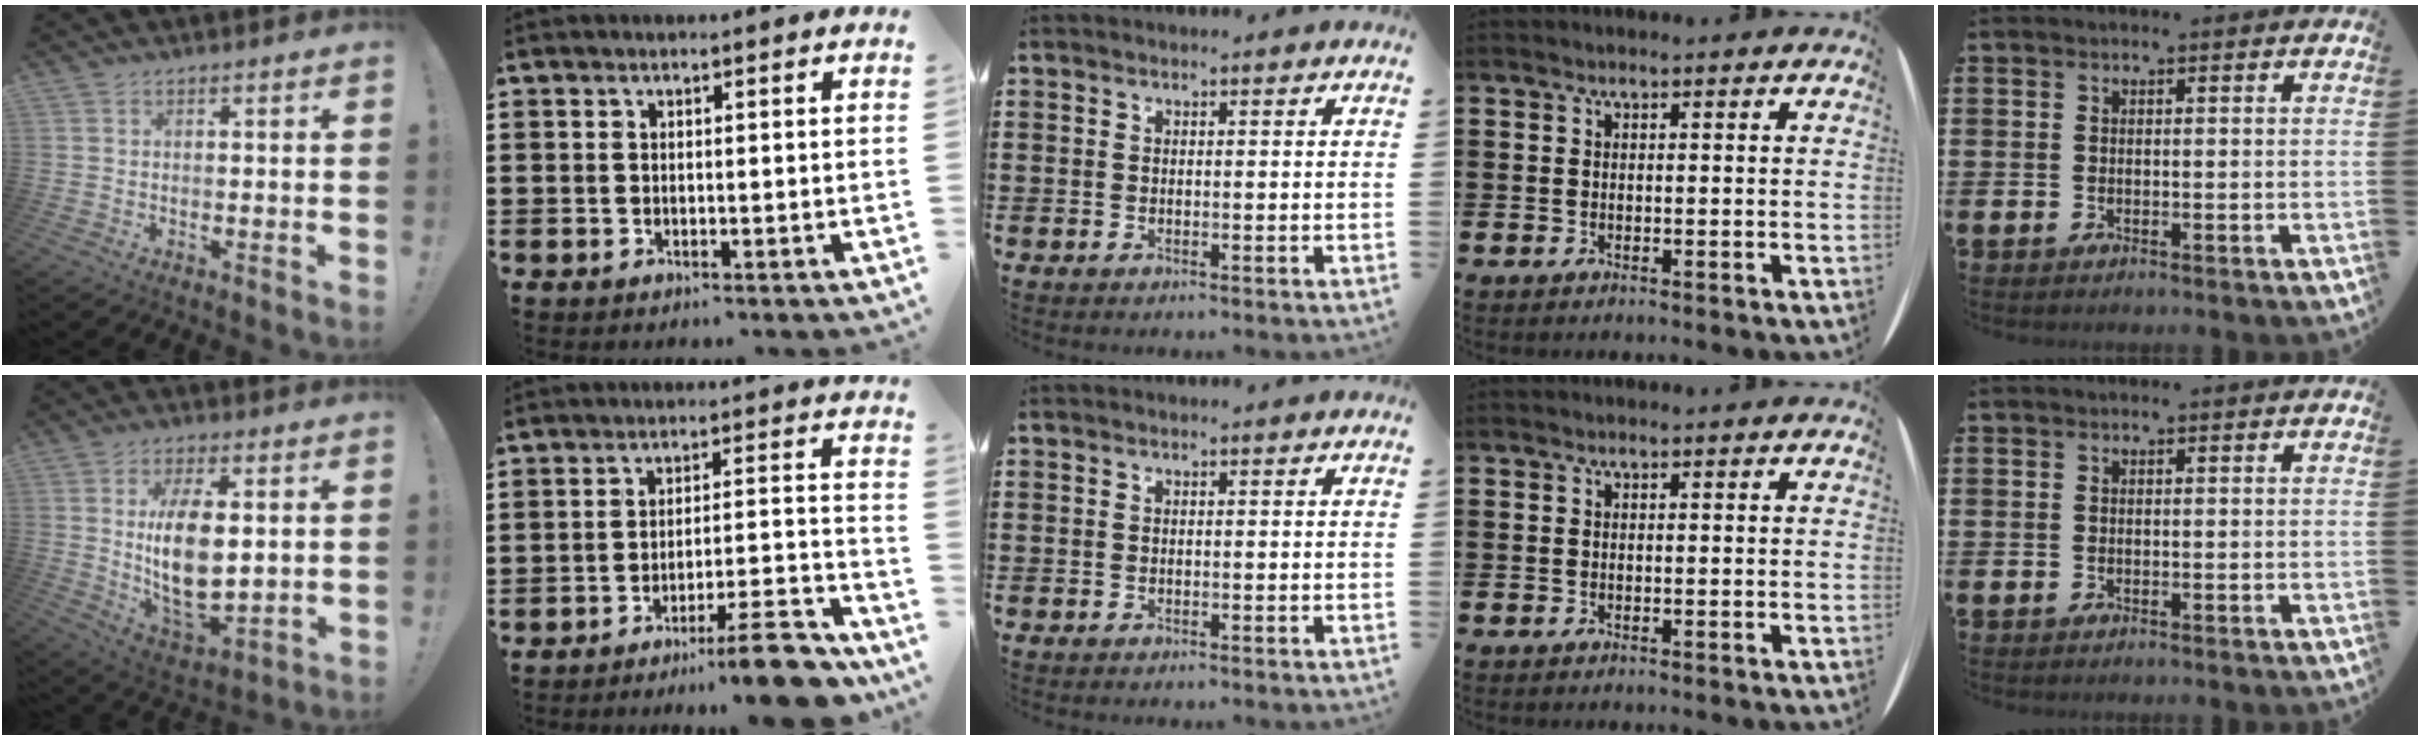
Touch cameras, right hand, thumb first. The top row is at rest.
{"thumb": {"total": 15.4, "force": [2.6, 7.5, 13.2], "torque": [-0.245, -0.025, 0.043]}, "index": {"total": 10.0, "force": [-8.3, 0.5, 5.5], "torque": [-0.074, 0.021, -0.153]}}